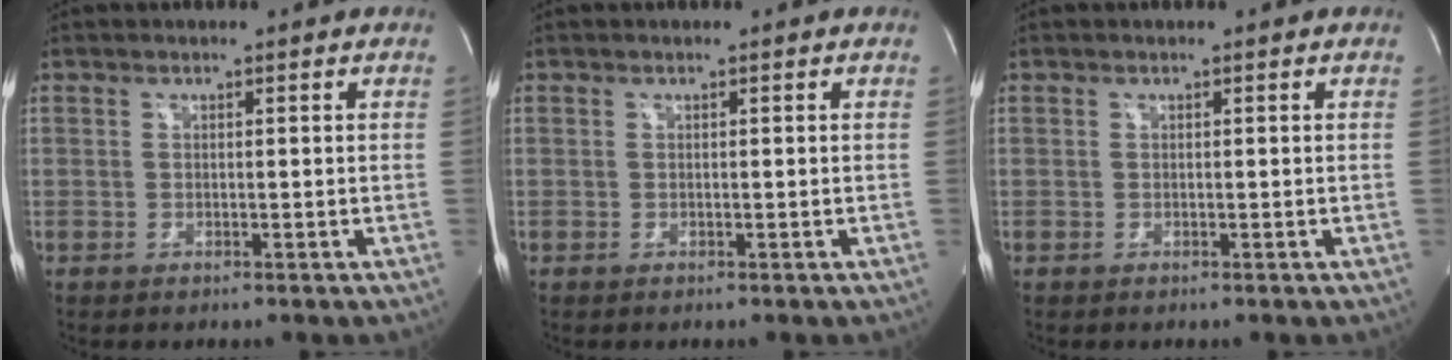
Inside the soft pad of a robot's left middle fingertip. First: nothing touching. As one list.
[{"total": 0.0}, {"total": 0.0}]